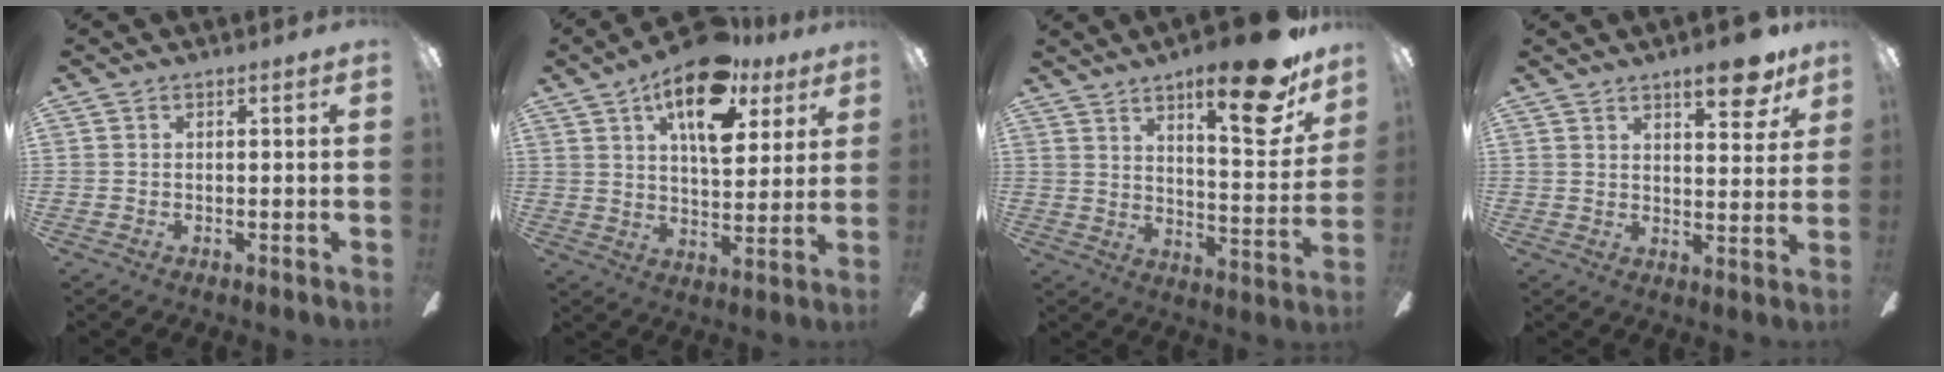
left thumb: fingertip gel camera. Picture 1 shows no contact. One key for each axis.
{"total": 17.1, "fx": 9.5, "fy": 7.7, "fz": 11.9, "tx": -0.182, "ty": -0.031, "tz": 0.157}
{"total": 18.8, "fx": 12.4, "fy": 5.4, "fz": 13.0, "tx": -0.181, "ty": -0.077, "tz": 0.192}
{"total": 9.9, "fx": 6.8, "fy": 3.0, "fz": 6.5, "tx": -0.078, "ty": -0.035, "tz": 0.109}